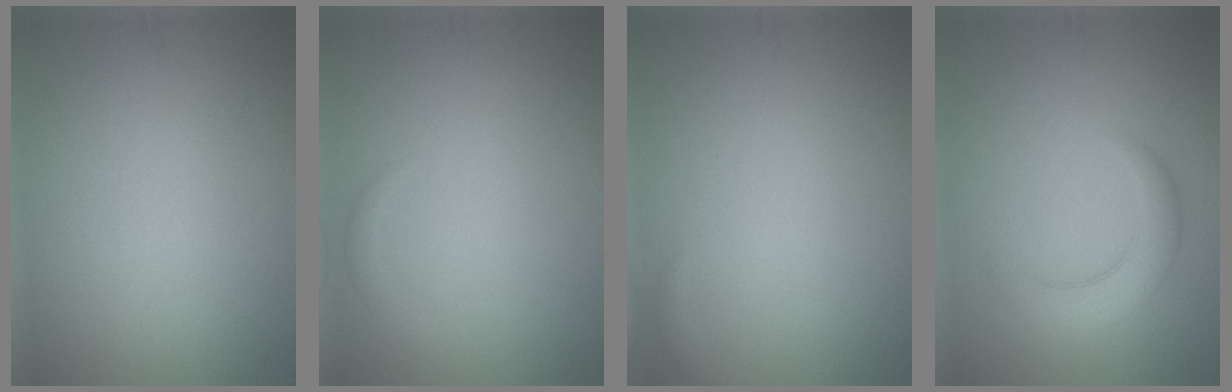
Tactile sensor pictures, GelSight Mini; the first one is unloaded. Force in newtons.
{"total": 0.9, "press": 0.9, "slide": 0.1}
{"total": 0.7, "press": 0.7, "slide": 0.1}
{"total": 3.7, "press": 3.7, "slide": 0.1}